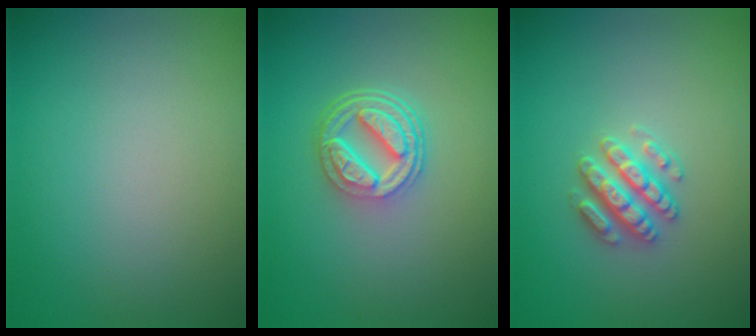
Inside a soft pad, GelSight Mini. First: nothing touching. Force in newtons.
{"total": 5.2, "press": 3.7, "slide": 3.6}
{"total": 2.9, "press": 2.8, "slide": 0.6}